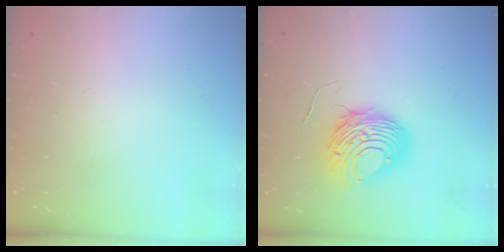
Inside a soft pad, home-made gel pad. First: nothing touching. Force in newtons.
{"total": 10.3, "press": 10.3, "slide": 1.0}